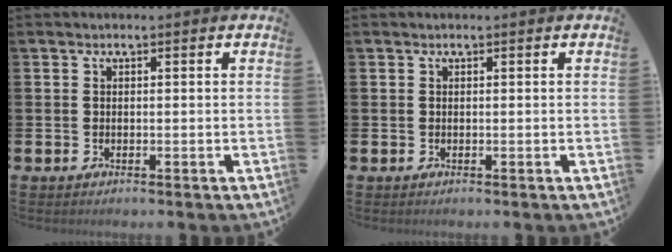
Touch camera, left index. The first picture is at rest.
{"total": 0.0}